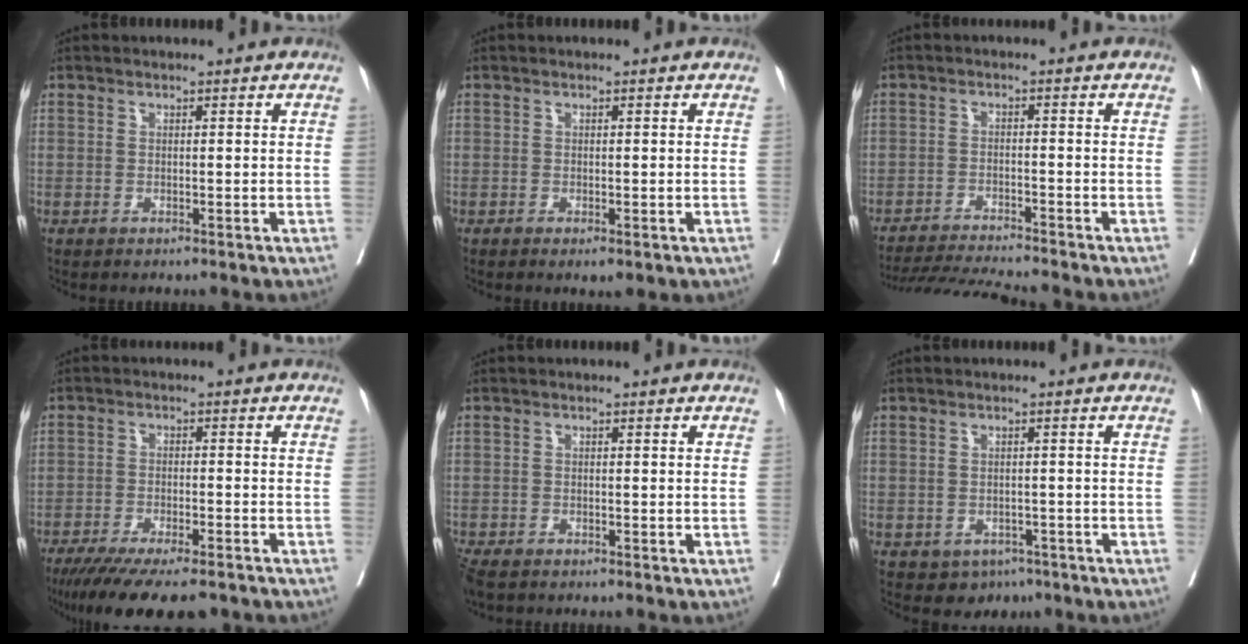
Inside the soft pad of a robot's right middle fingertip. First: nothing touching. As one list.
[{"total": 1.9, "force": [-1.0, 0.8, 1.4], "torque": [-0.019, -0.005, -0.008]}, {"total": 8.8, "force": [-8.4, -1.0, 2.5], "torque": [-0.036, -0.011, -0.141]}, {"total": 13.0, "force": [-10.5, 3.0, 7.1], "torque": [-0.110, -0.024, -0.160]}, {"total": 3.9, "force": [-3.0, 1.7, 1.8], "torque": [-0.038, -0.010, -0.054]}, {"total": 3.4, "force": [-2.0, 2.5, 0.9], "torque": [-0.004, 0.005, -0.022]}]